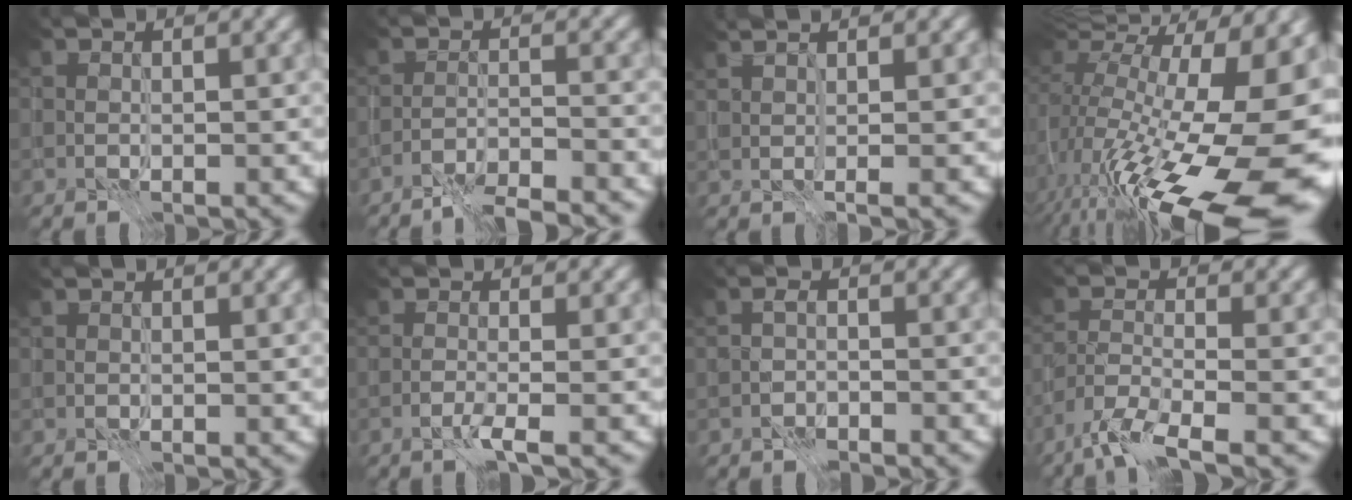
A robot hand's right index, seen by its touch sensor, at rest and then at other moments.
{"total": 5.3, "force": [-5.1, 0.2, 1.5], "torque": [-0.026, 0.000, -0.083]}
{"total": 3.7, "force": [2.0, 1.0, 3.0], "torque": [-0.036, 0.016, 0.012]}
{"total": 19.2, "force": [-2.5, 6.4, 17.9], "torque": [-0.292, -0.016, -0.023]}
{"total": 0.0}
{"total": 1.6, "force": [-1.2, 0.0, 1.0], "torque": [-0.013, 0.005, -0.031]}
{"total": 1.5, "force": [-1.5, 0.2, 0.2], "torque": [-0.007, 0.003, -0.031]}
{"total": 4.5, "force": [-3.8, 0.5, 2.3], "torque": [-0.045, -0.004, -0.083]}